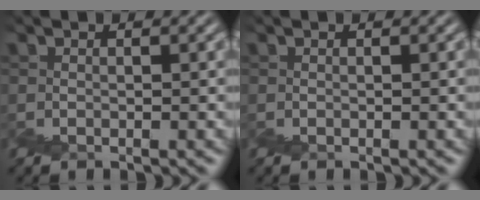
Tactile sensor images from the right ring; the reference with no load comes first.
{"total": 0.0}